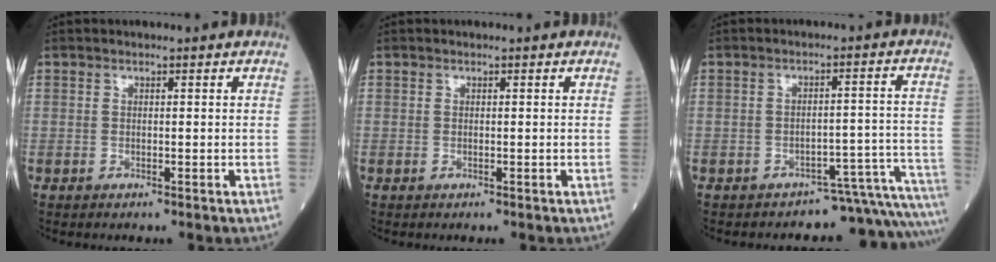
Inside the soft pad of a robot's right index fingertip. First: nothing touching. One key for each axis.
{"total": 0.0}
{"total": 11.9, "fx": -11.8, "fy": 0.6, "fz": 1.0, "tx": 0.024, "ty": 0.053, "tz": -0.139}